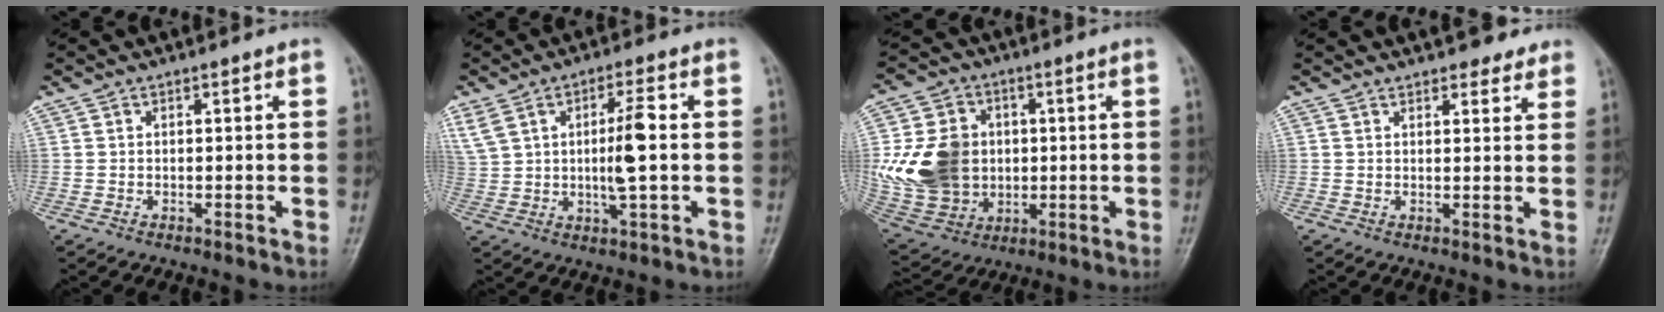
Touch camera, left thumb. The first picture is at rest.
{"total": 10.4, "force": [1.6, 3.2, 9.8], "torque": [-0.200, 0.008, 0.033]}
{"total": 17.1, "force": [1.0, 14.0, 9.8], "torque": [-0.165, 0.002, 0.037]}
{"total": 4.7, "force": [3.9, 1.8, 1.8], "torque": [0.003, -0.016, 0.046]}